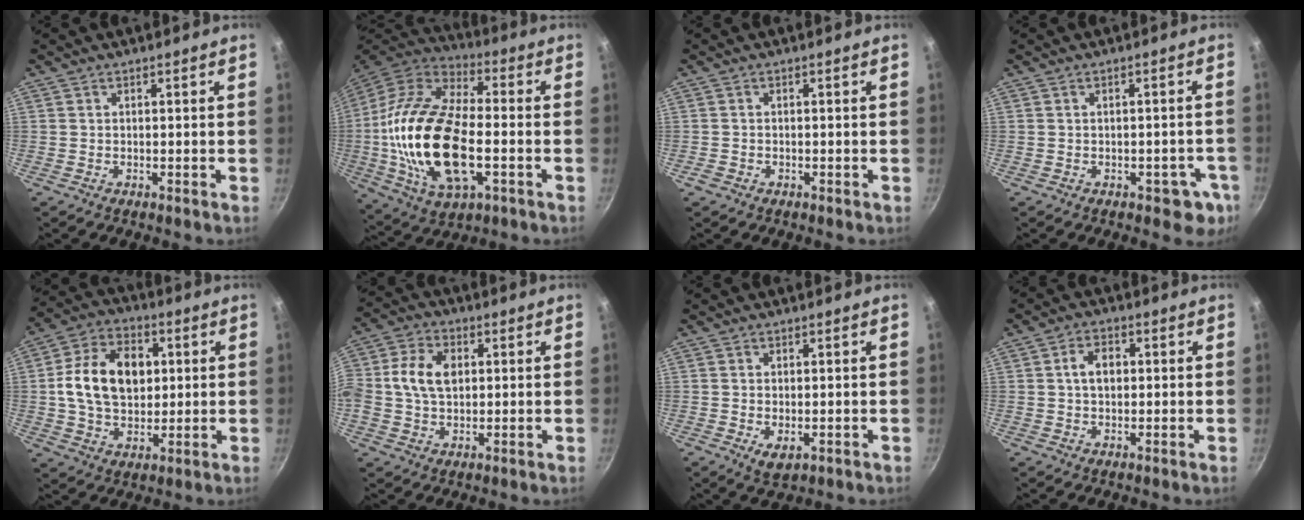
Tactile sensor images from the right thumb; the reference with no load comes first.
{"total": 25.5, "force": [-3.4, 13.0, 21.6], "torque": [-0.425, 0.021, -0.065]}
{"total": 1.1, "force": [-0.6, 0.9, 0.4], "torque": [-0.010, 0.001, -0.008]}
{"total": 5.2, "force": [-2.1, 3.2, 3.6], "torque": [-0.010, 0.019, -0.013]}
{"total": 16.0, "force": [2.2, 11.3, 11.1], "torque": [-0.167, 0.011, 0.030]}
{"total": 9.9, "force": [1.3, 6.9, 7.0], "torque": [-0.120, 0.015, 0.011]}
{"total": 3.3, "force": [-0.5, 2.0, 2.6], "torque": [-0.043, -0.013, -0.002]}
{"total": 4.9, "force": [0.6, 3.4, 3.4], "torque": [-0.043, 0.010, 0.005]}